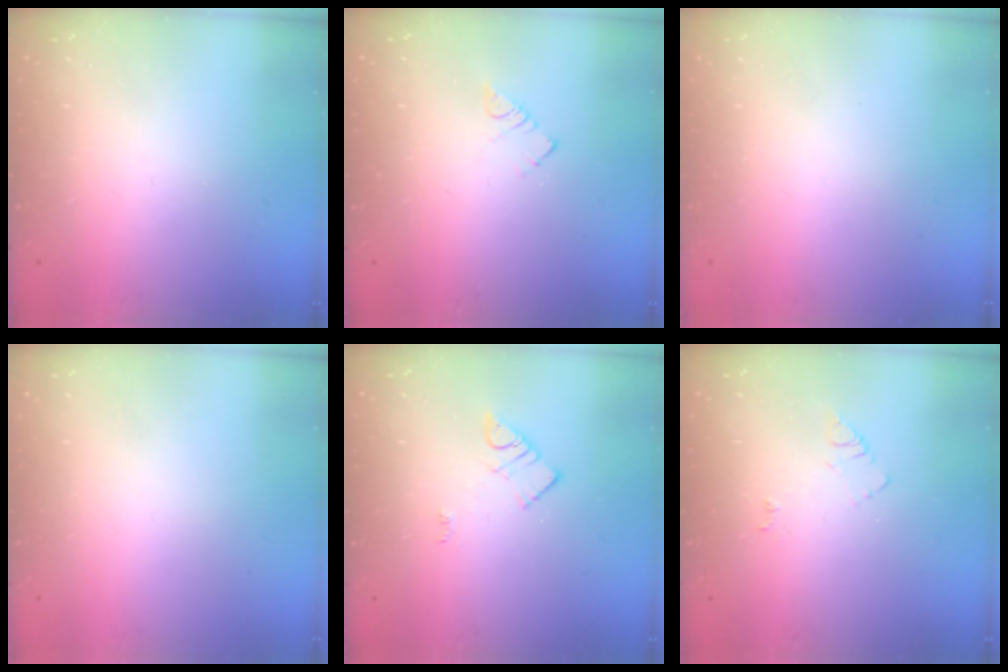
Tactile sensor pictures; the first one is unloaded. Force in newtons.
{"total": 3.7, "press": 3.7, "slide": 0.2}
{"total": 1.7, "press": 1.7, "slide": 0.1}
{"total": 1.5, "press": 1.5, "slide": 0.1}
{"total": 3.5, "press": 3.5, "slide": 0.4}
{"total": 6.7, "press": 6.6, "slide": 0.8}